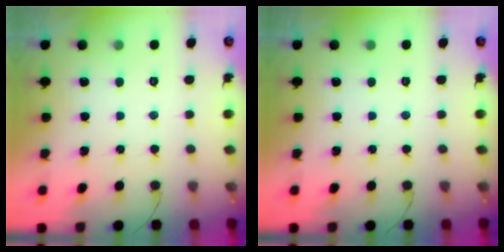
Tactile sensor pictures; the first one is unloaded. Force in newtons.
{"total": 0.0}